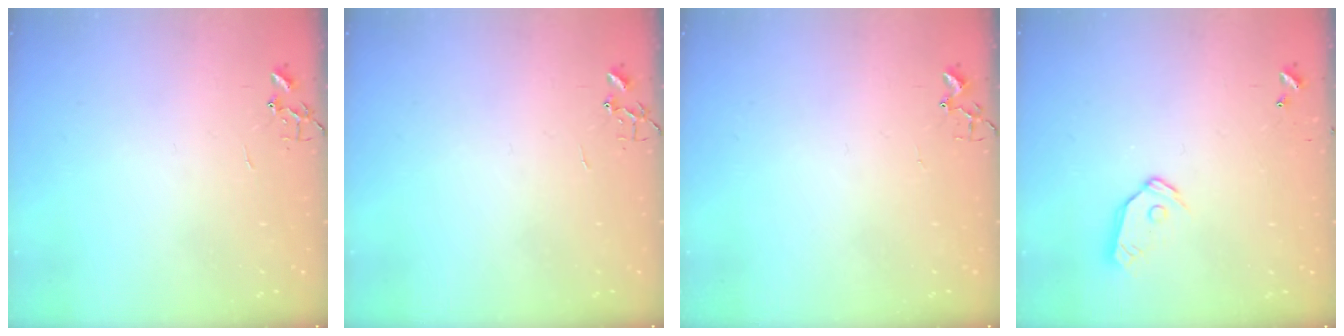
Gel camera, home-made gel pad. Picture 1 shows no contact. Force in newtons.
{"total": 0.0}
{"total": 3.0, "press": 2.9, "slide": 0.4}
{"total": 9.2, "press": 9.2, "slide": 1.0}